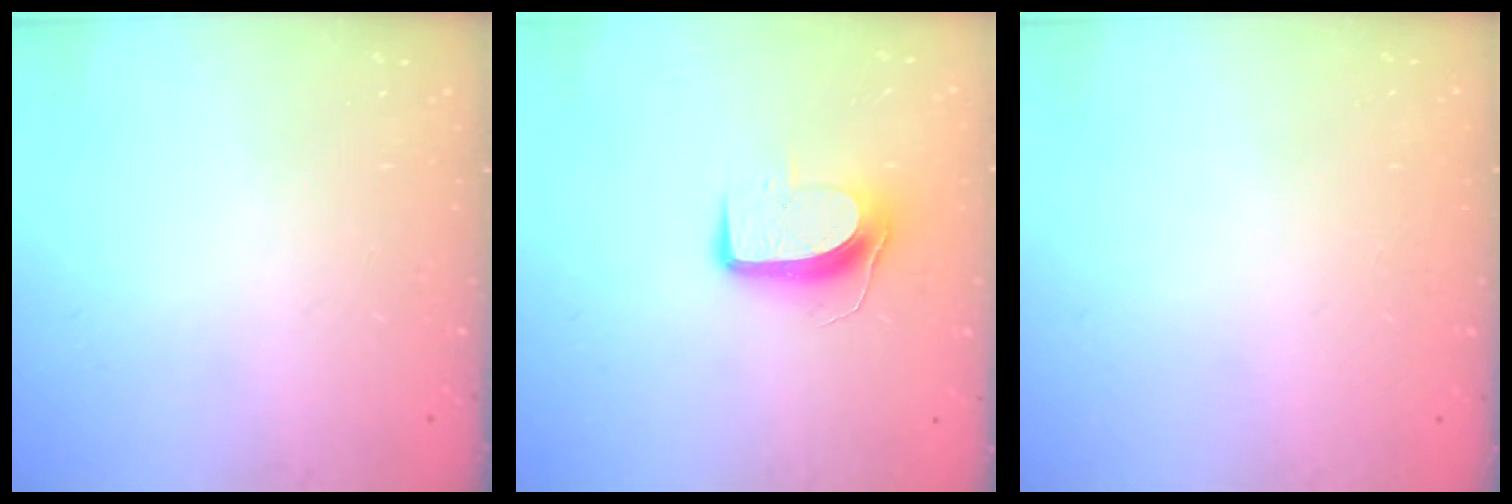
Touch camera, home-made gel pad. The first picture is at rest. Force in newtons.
{"total": 9.2, "press": 9.1, "slide": 0.9}
{"total": 0.0}